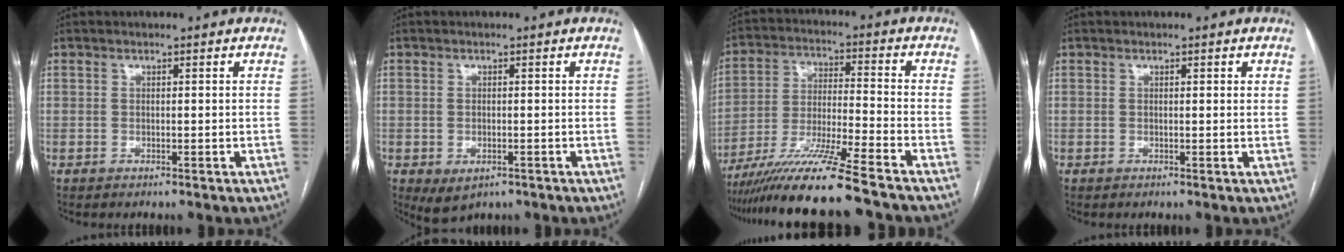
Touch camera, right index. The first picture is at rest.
{"total": 3.3, "force": [-1.3, 2.1, 2.2], "torque": [-0.042, -0.006, -0.003]}
{"total": 14.3, "force": [-11.6, -1.6, 8.2], "torque": [-0.148, -0.024, -0.204]}
{"total": 0.7, "force": [0.4, 0.1, 0.6], "torque": [-0.010, 0.001, 0.003]}